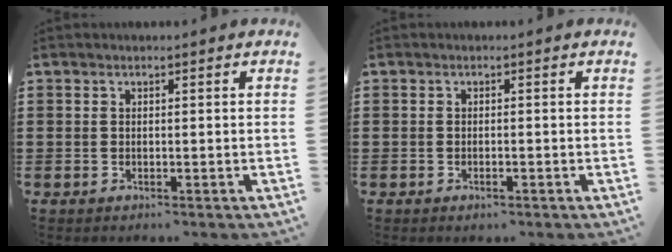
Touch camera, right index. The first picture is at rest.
{"total": 0.7, "force": [-0.5, 0.1, 0.6], "torque": [-0.012, -0.006, -0.007]}